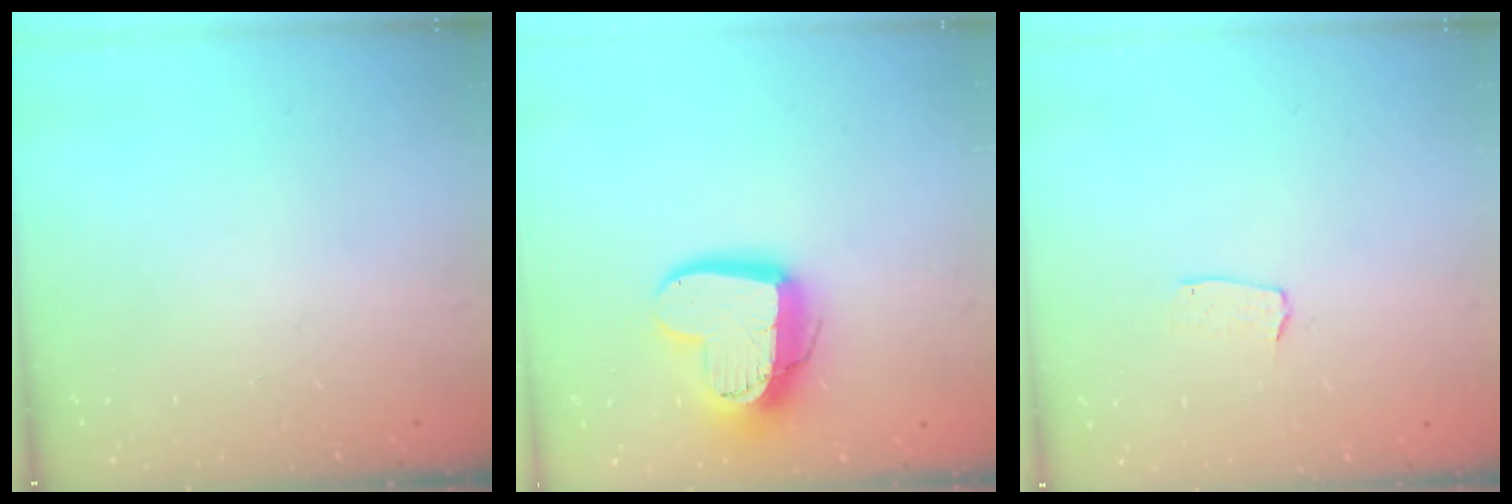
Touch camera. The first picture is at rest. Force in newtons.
{"total": 15.8, "press": 15.8, "slide": 1.3}
{"total": 3.0, "press": 3.0, "slide": 0.2}